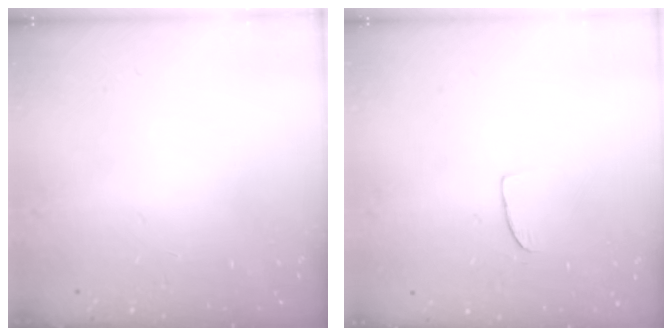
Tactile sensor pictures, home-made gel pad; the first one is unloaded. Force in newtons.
{"total": 5.4, "press": 5.3, "slide": 0.4}